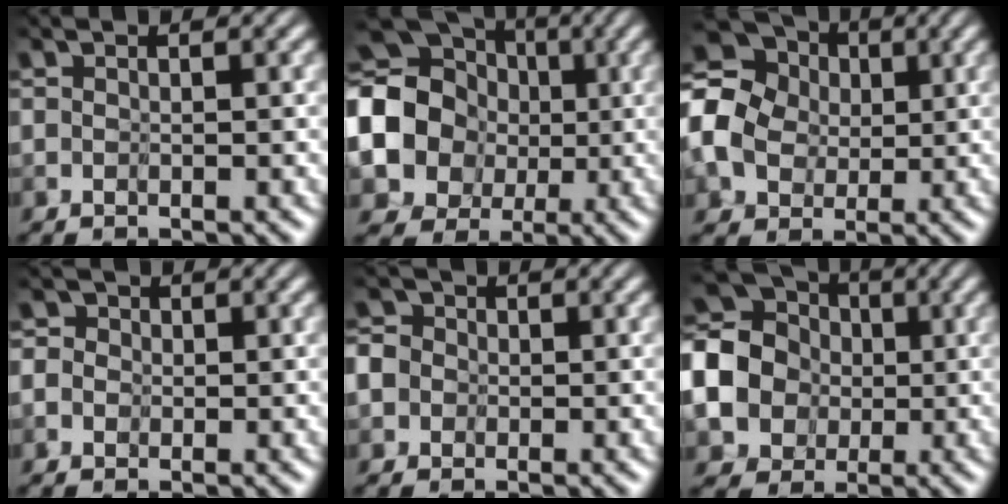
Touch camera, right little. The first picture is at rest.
{"total": 12.9, "force": [1.0, 11.7, 5.4], "torque": [-0.150, -0.001, -0.013]}
{"total": 9.3, "force": [1.2, 8.2, 4.2], "torque": [-0.154, 0.013, 0.005]}
{"total": 2.5, "force": [-0.5, 2.4, 0.0], "torque": [-0.015, 0.022, -0.035]}
{"total": 3.1, "force": [-1.0, 3.0, 0.2], "torque": [-0.022, 0.012, -0.046]}
{"total": 10.0, "force": [0.9, 8.8, 4.6], "torque": [-0.142, 0.005, -0.009]}